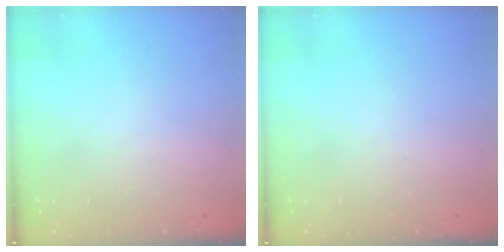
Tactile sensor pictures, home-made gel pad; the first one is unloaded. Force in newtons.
{"total": 0.0}